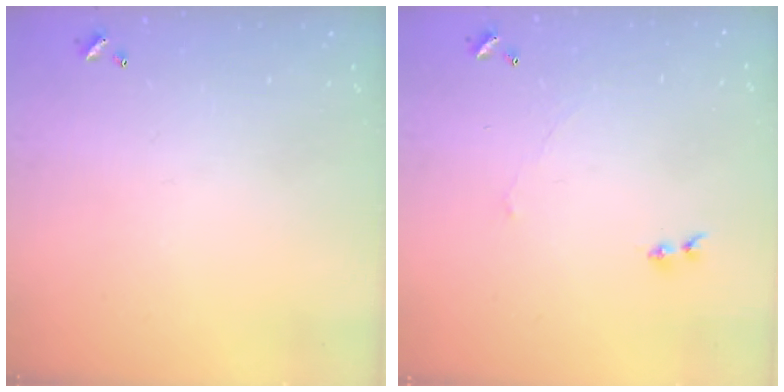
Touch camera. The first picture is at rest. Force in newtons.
{"total": 0.7, "press": 0.1, "slide": 0.7}